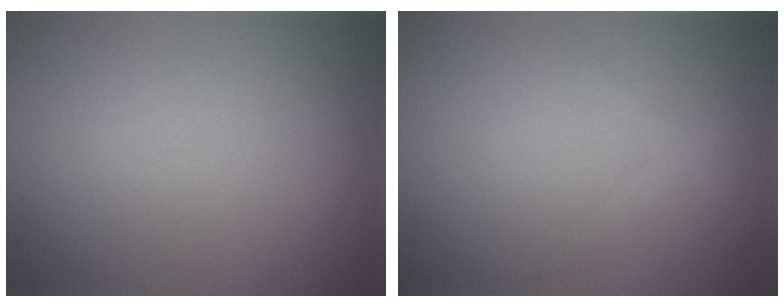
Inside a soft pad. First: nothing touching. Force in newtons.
{"total": 1.5, "press": 1.5, "slide": 0.1}